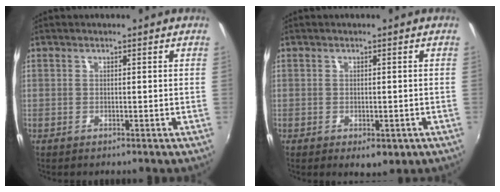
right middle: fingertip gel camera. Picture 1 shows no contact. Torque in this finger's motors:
{"motor_torque": [0.77, -1.18, -0.08, 0.00]}